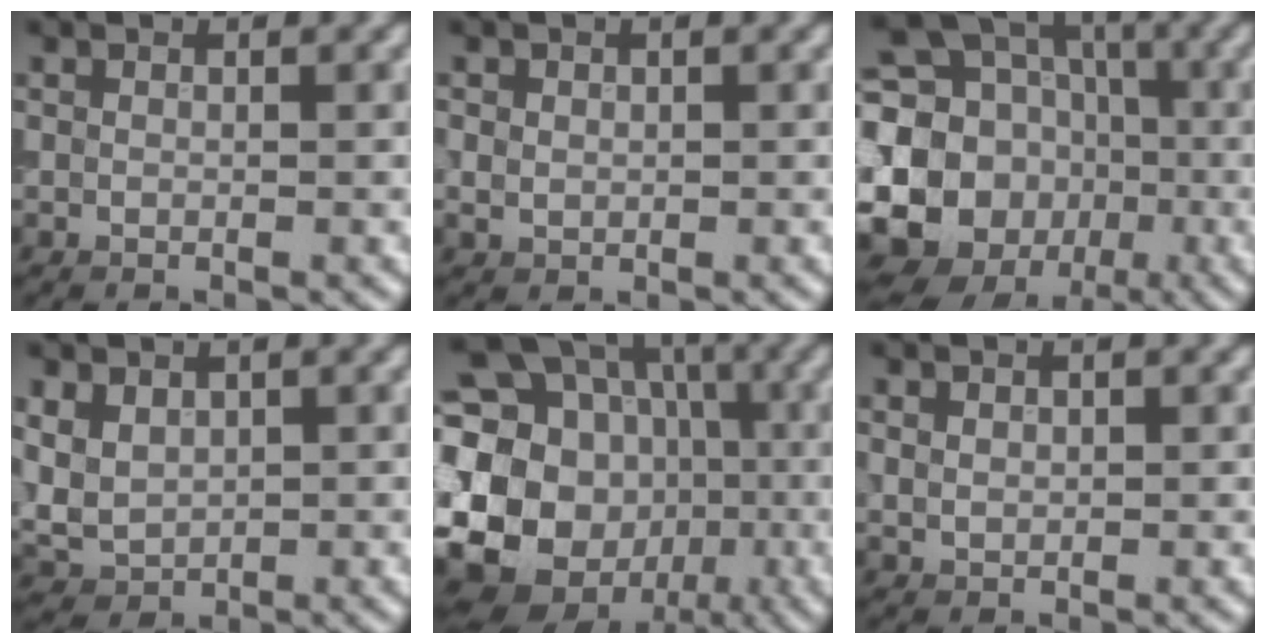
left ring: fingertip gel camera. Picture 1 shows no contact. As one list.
[{"total": 1.2, "force": [0.2, 1.1, 0.5], "torque": [-0.006, -0.002, 0.004]}, {"total": 14.8, "force": [-1.0, 13.1, 7.0], "torque": [-0.157, -0.014, -0.030]}, {"total": 3.6, "force": [1.1, 2.8, 2.0], "torque": [-0.047, -0.003, 0.025]}, {"total": 20.8, "force": [-2.6, 18.0, 10.1], "torque": [-0.216, -0.004, -0.071]}, {"total": 1.1, "force": [0.4, 0.9, 0.5], "torque": [-0.010, -0.001, 0.009]}]